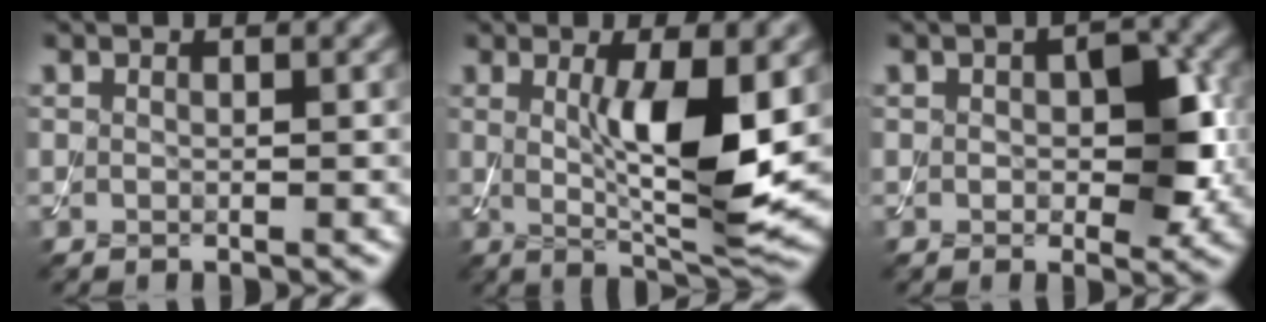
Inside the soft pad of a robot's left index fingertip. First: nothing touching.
{"total": 7.6, "force": [0.6, 1.7, 7.4], "torque": [-0.119, -0.018, 0.017]}
{"total": 4.7, "force": [0.1, 2.5, 4.0], "torque": [-0.056, 0.000, 0.002]}